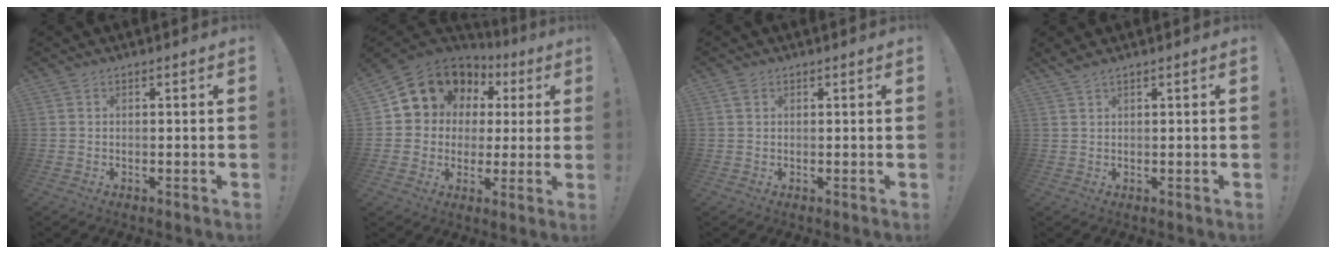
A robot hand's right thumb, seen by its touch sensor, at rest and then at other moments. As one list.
[{"total": 11.4, "force": [5.4, 9.5, 3.0], "torque": [-0.052, -0.039, 0.117]}, {"total": 1.5, "force": [0.9, 1.0, 0.6], "torque": [-0.008, 0.002, 0.016]}, {"total": 1.6, "force": [1.2, 0.1, 1.0], "torque": [-0.023, -0.002, 0.022]}]